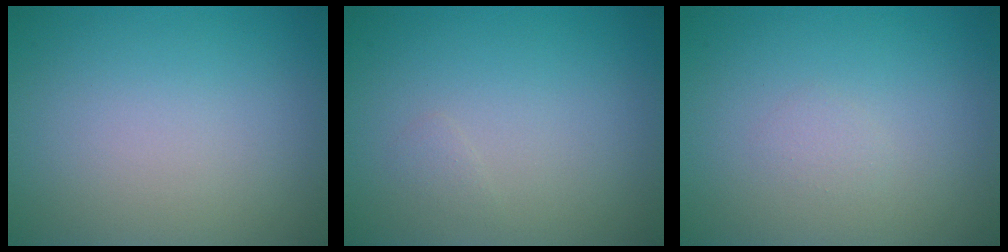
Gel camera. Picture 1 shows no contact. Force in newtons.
{"total": 0.5, "press": 0.5, "slide": 0.0}
{"total": 0.6, "press": 0.6, "slide": 0.0}